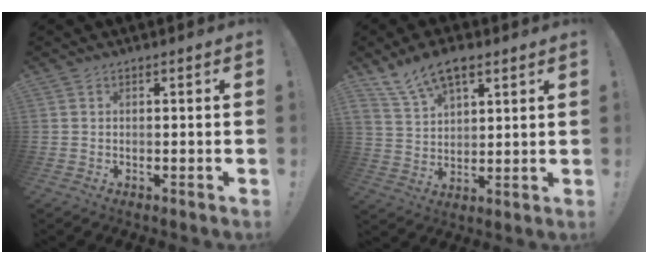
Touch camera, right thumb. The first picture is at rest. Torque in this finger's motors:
{"motor_torque": [0.60, 0.77, 0.17, 0.14, 0.16]}